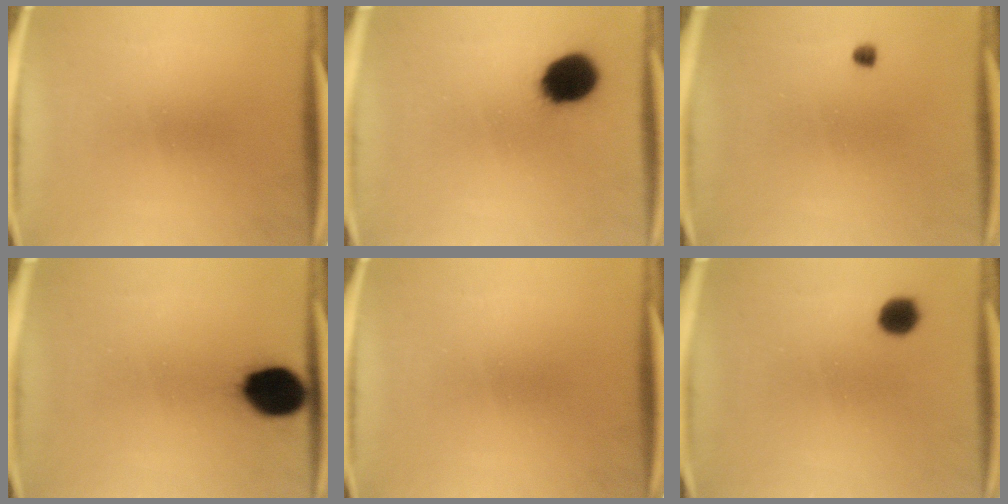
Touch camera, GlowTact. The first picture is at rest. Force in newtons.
{"total": 11.8}
{"total": 1.0}
{"total": 11.9}
{"total": 0.0}
{"total": 4.0}